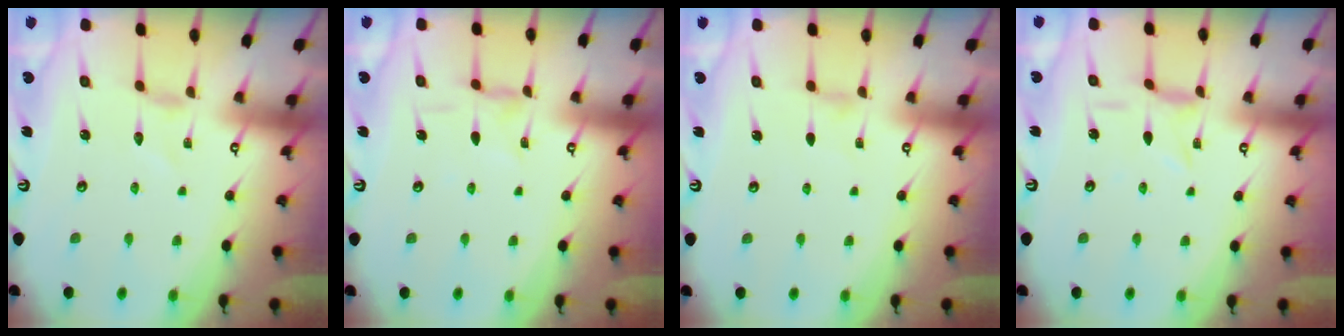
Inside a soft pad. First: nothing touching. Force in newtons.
{"total": 2.0, "press": 2.0, "slide": 0.2}
{"total": 0.9, "press": 0.8, "slide": 0.3}
{"total": 0.6, "press": 0.5, "slide": 0.3}